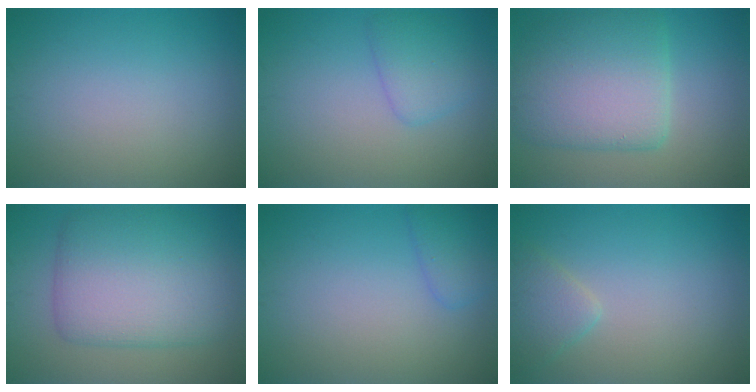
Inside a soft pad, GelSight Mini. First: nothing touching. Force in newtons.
{"total": 2.6, "press": 2.6, "slide": 0.0}
{"total": 7.7, "press": 7.6, "slide": 0.5}
{"total": 8.4, "press": 8.3, "slide": 0.3}
{"total": 2.0, "press": 2.0, "slide": 0.1}
{"total": 2.1, "press": 2.1, "slide": 0.1}